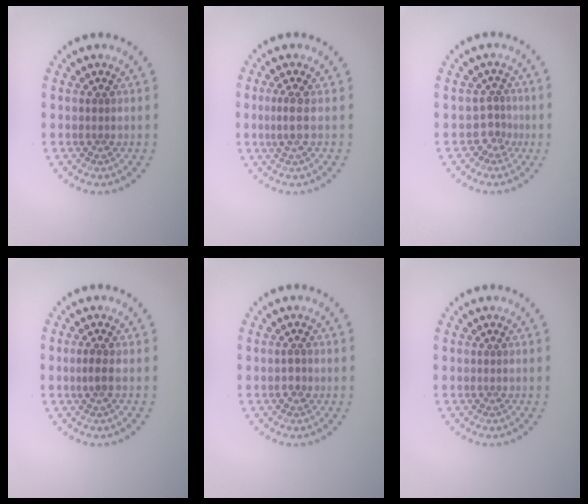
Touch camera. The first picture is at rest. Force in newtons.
{"total": 1.7, "press": 1.2, "slide": 1.1}
{"total": 1.6, "press": 1.1, "slide": 1.1}
{"total": 1.2, "press": 1.0, "slide": 0.7}
{"total": 1.0, "press": 1.0, "slide": 0.3}
{"total": 0.0}